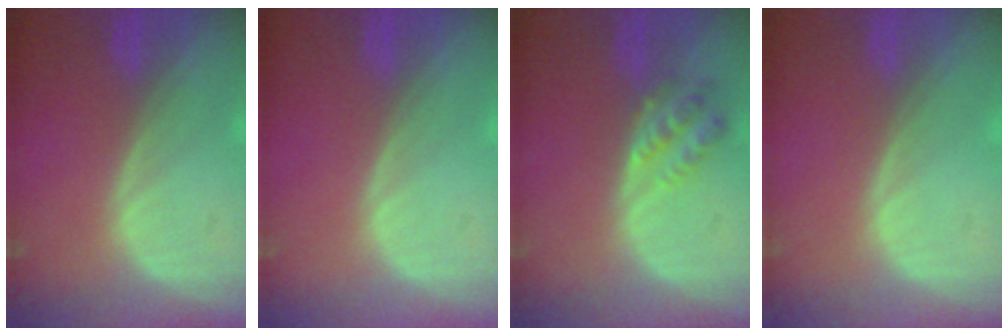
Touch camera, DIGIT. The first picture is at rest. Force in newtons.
{"total": 0.0}
{"total": 4.6, "press": 4.0, "slide": 2.3}
{"total": 0.0}